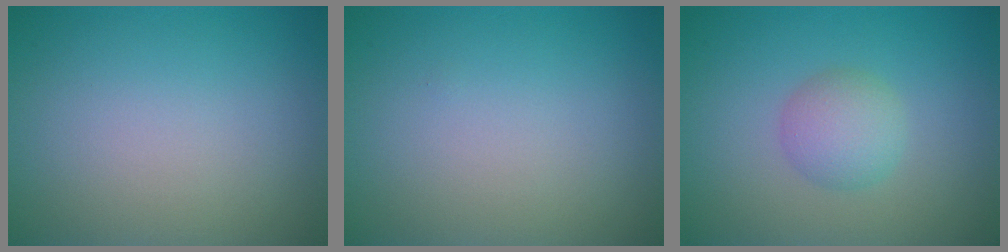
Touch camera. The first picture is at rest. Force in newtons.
{"total": 0.0}
{"total": 2.6, "press": 2.6, "slide": 0.0}